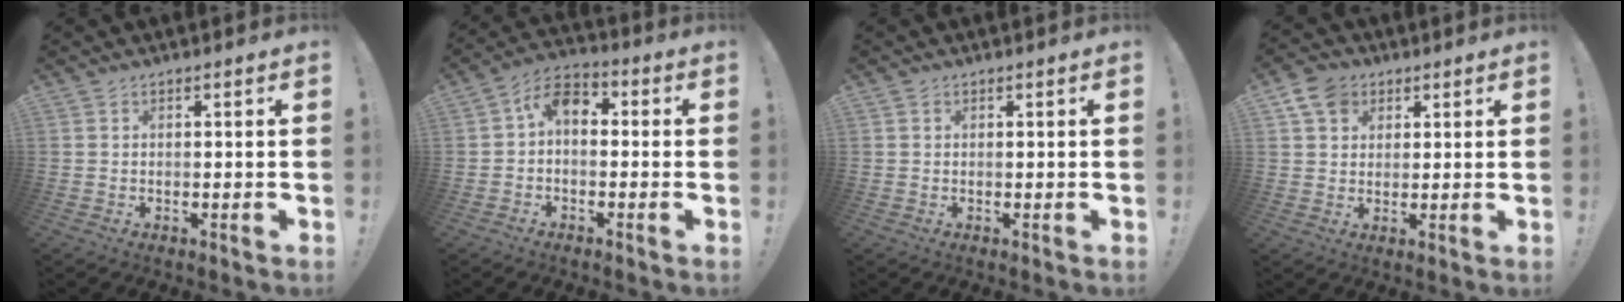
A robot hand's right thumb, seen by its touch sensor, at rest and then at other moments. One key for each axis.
{"total": 0.8, "fx": -0.4, "fy": 0.4, "fz": 0.5, "tx": -0.009, "ty": 0.002, "tz": -0.007}
{"total": 0.6, "fx": 0.3, "fy": 0.4, "fz": 0.0, "tx": 0.007, "ty": -0.003, "tz": 0.005}
{"total": 7.9, "fx": 3.9, "fy": 6.3, "fz": 2.9, "tx": -0.042, "ty": -0.015, "tz": 0.078}